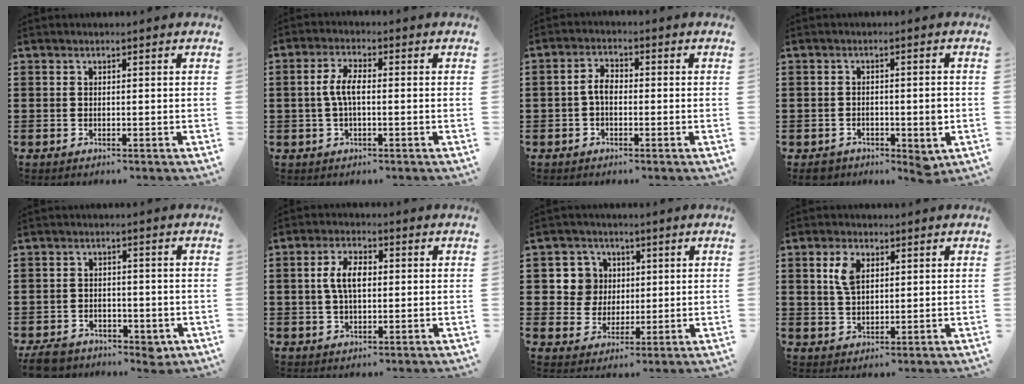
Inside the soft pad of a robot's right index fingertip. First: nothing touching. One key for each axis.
{"total": 4.6, "fx": -0.2, "fy": 1.7, "fz": 4.2, "tx": -0.093, "ty": 0.001, "tz": -0.011}
{"total": 3.2, "fx": -0.7, "fy": 1.8, "fz": 2.6, "tx": -0.057, "ty": 0.003, "tz": -0.016}
{"total": 3.1, "fx": -1.3, "fy": 1.6, "fz": 2.3, "tx": -0.045, "ty": 0.001, "tz": -0.025}
{"total": 4.0, "fx": -3.0, "fy": 2.0, "fz": 1.8, "tx": -0.038, "ty": 0.005, "tz": -0.057}
{"total": 5.6, "fx": 0.5, "fy": 2.8, "fz": 4.8, "tx": -0.105, "ty": 0.010, "tz": 0.005}
{"total": 6.2, "fx": 1.5, "fy": 5.9, "fz": 0.9, "tx": -0.041, "ty": 0.015, "tz": 0.027}
{"total": 4.9, "fx": 1.8, "fy": 2.8, "fz": 3.6, "tx": -0.081, "ty": 0.013, "tz": 0.030}